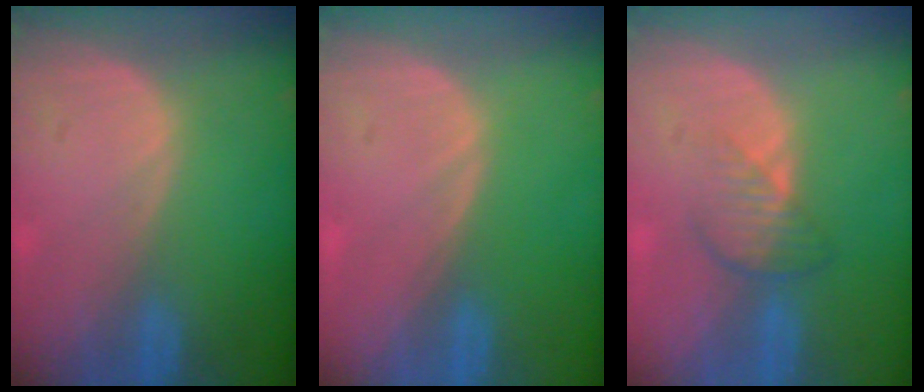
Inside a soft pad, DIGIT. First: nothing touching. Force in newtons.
{"total": 0.0}
{"total": 3.8, "press": 3.4, "slide": 1.6}